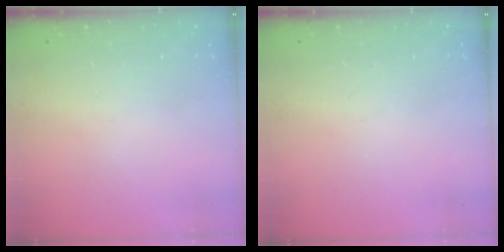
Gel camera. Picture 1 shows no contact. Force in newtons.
{"total": 0.0}